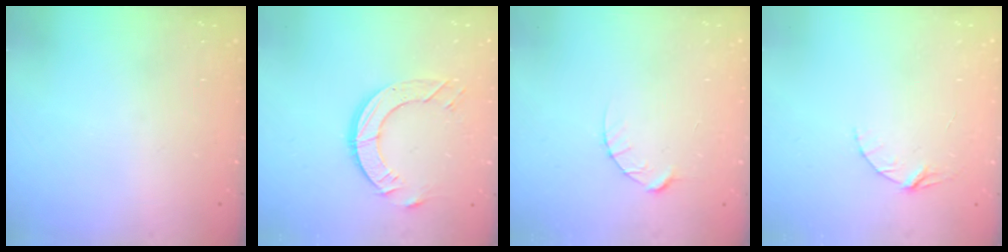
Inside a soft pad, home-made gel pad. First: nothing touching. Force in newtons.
{"total": 9.5, "press": 9.5, "slide": 1.0}
{"total": 4.7, "press": 4.7, "slide": 0.6}
{"total": 3.7, "press": 3.7, "slide": 0.4}